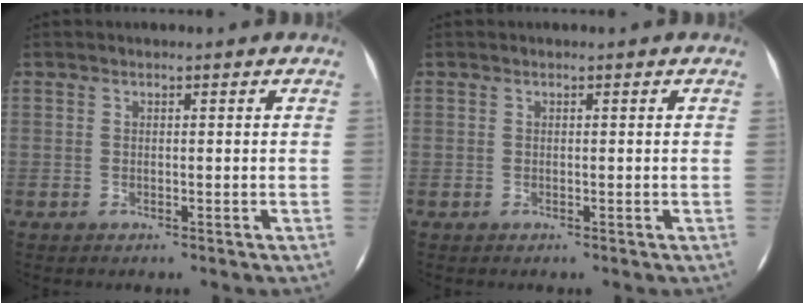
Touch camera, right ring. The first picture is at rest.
{"total": 0.0}